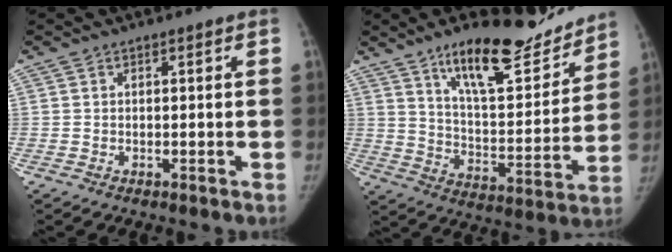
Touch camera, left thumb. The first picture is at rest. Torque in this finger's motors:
{"motor_torque": [0.72, -0.36, 1.29, -1.47, 0.28]}